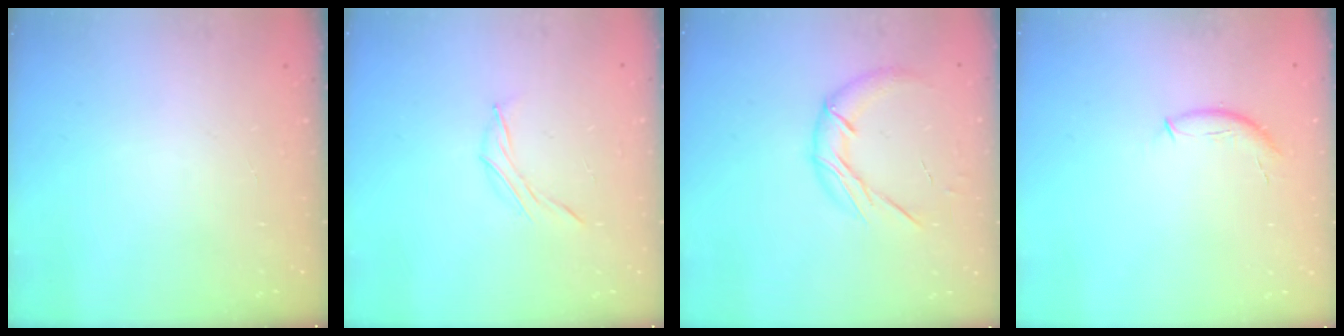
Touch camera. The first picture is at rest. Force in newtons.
{"total": 5.2, "press": 5.0, "slide": 1.3}
{"total": 10.9, "press": 10.9, "slide": 0.7}
{"total": 6.6, "press": 6.6, "slide": 1.0}